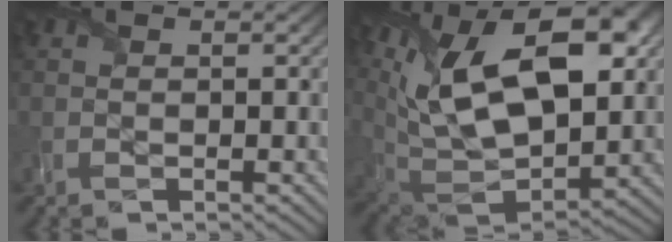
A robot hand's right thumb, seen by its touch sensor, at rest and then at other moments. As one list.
[{"total": 19.8, "force": [7.1, 10.6, 15.1], "torque": [-0.302, 0.039, 0.117]}]